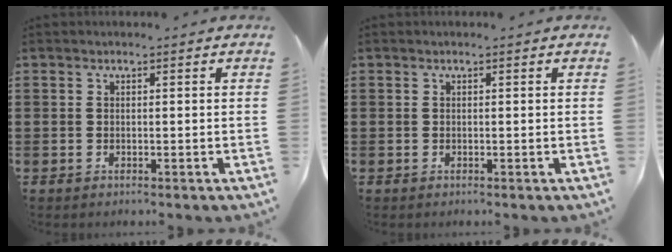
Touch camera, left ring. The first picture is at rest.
{"total": 0.0}